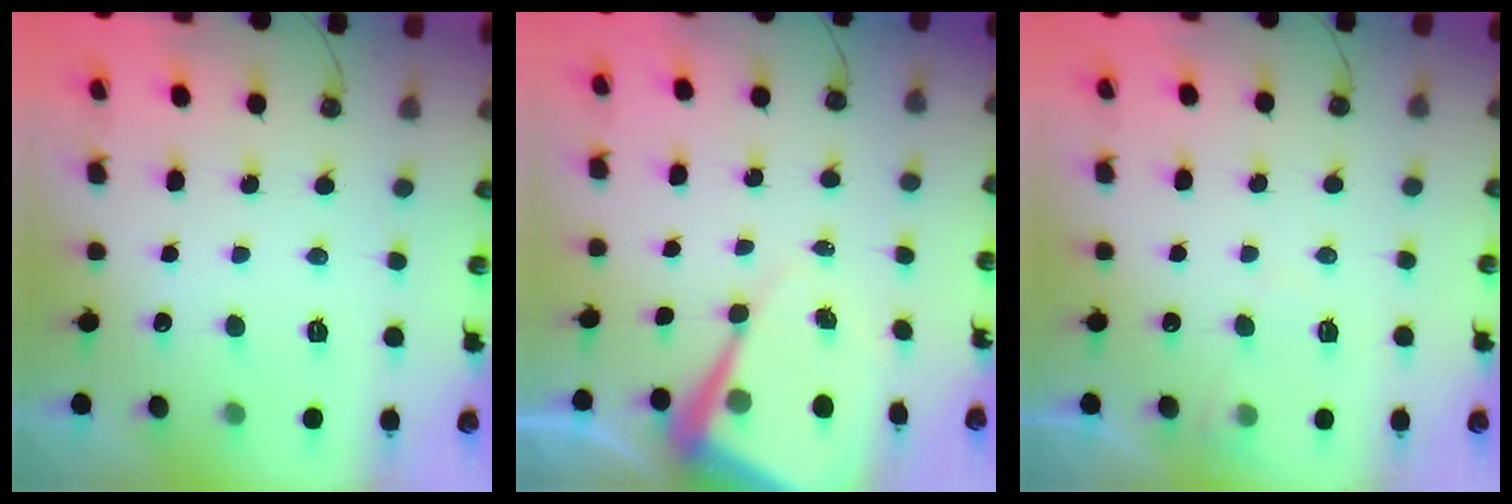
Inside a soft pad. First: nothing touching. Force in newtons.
{"total": 8.8, "press": 8.7, "slide": 0.7}
{"total": 5.4, "press": 5.4, "slide": 0.7}